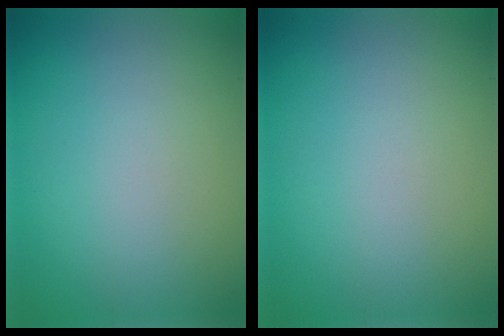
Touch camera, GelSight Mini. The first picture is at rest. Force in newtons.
{"total": 0.0}